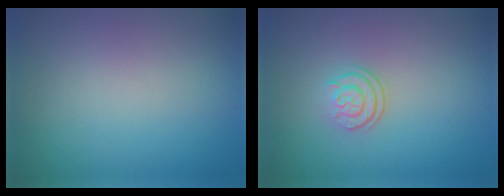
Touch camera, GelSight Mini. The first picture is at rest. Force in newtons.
{"total": 2.3, "press": 1.7, "slide": 1.6}